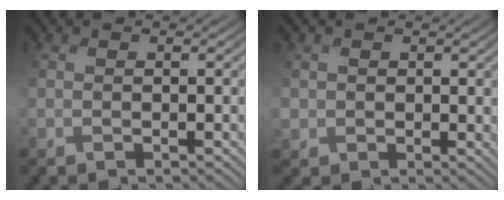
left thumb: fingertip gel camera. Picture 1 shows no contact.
{"total": 1.3, "force": [0.6, 1.1, -0.4], "torque": [0.002, 0.000, 0.001]}